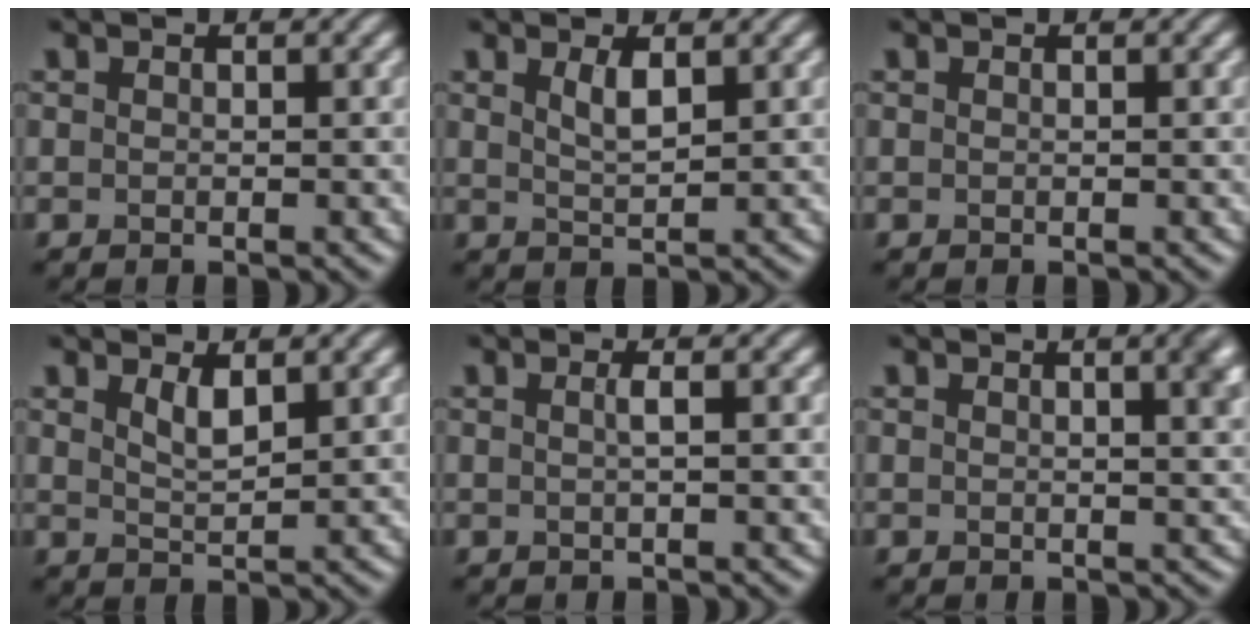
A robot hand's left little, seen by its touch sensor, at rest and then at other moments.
{"total": 1.8, "force": [1.0, 0.5, 1.5], "torque": [-0.030, -0.002, 0.020]}
{"total": 0.0}
{"total": 1.9, "force": [1.2, 0.5, 1.4], "torque": [-0.028, -0.005, 0.024]}
{"total": 1.2, "force": [0.1, 0.3, 1.1], "torque": [-0.018, 0.005, -0.001]}
{"total": 3.6, "force": [1.2, 1.4, 3.0], "torque": [-0.015, 0.013, 0.010]}